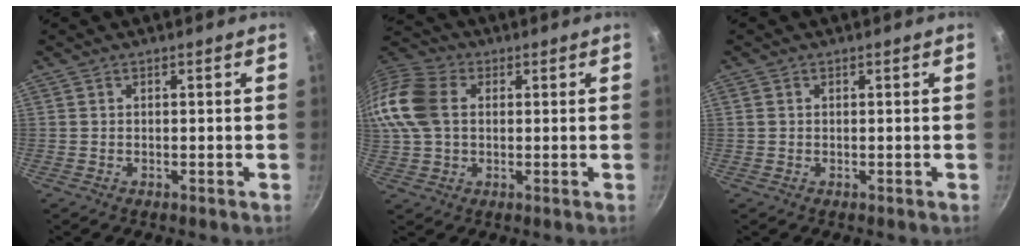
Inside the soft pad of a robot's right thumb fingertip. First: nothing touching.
{"total": 16.7, "force": [2.5, 12.1, 11.2], "torque": [-0.249, 0.028, 0.034]}
{"total": 0.8, "force": [0.2, 0.7, 0.4], "torque": [-0.007, 0.003, 0.003]}